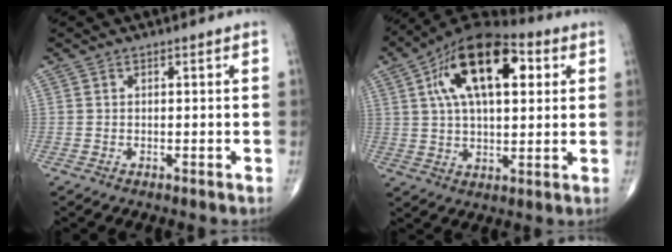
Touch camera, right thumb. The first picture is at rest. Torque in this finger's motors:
{"motor_torque": [0.37, 4.63, 2.12, 0.66, 0.22]}